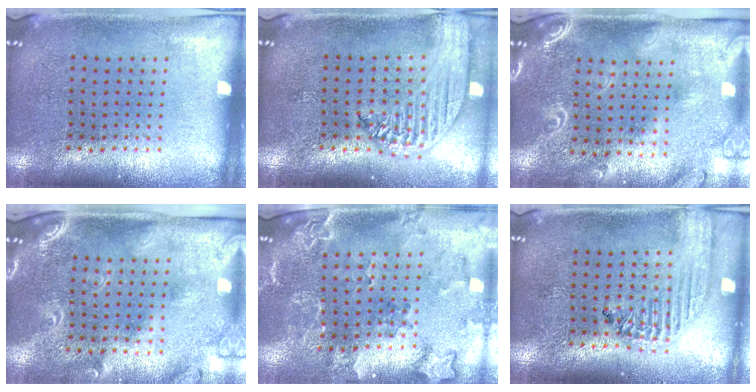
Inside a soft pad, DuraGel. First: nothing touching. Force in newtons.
{"total": 2.6, "press": 2.2, "slide": 1.4}
{"total": 2.3, "press": 1.9, "slide": 1.2}
{"total": 2.4, "press": 1.8, "slide": 1.6}
{"total": 2.1, "press": 2.0, "slide": 0.8}
{"total": 1.8, "press": 1.7, "slide": 0.6}